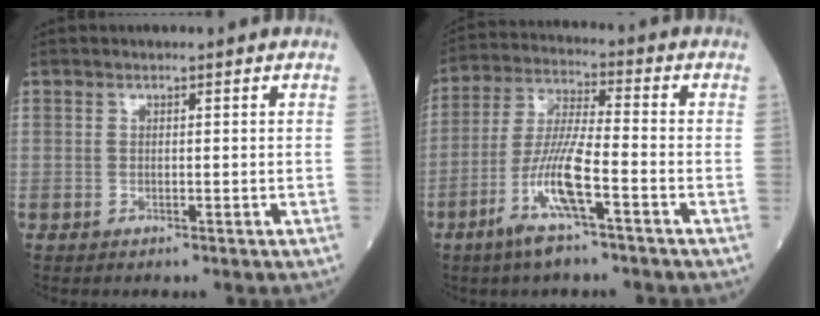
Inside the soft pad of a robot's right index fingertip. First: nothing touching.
{"total": 10.1, "force": [-4.8, 0.8, 8.9], "torque": [-0.183, -0.006, -0.094]}